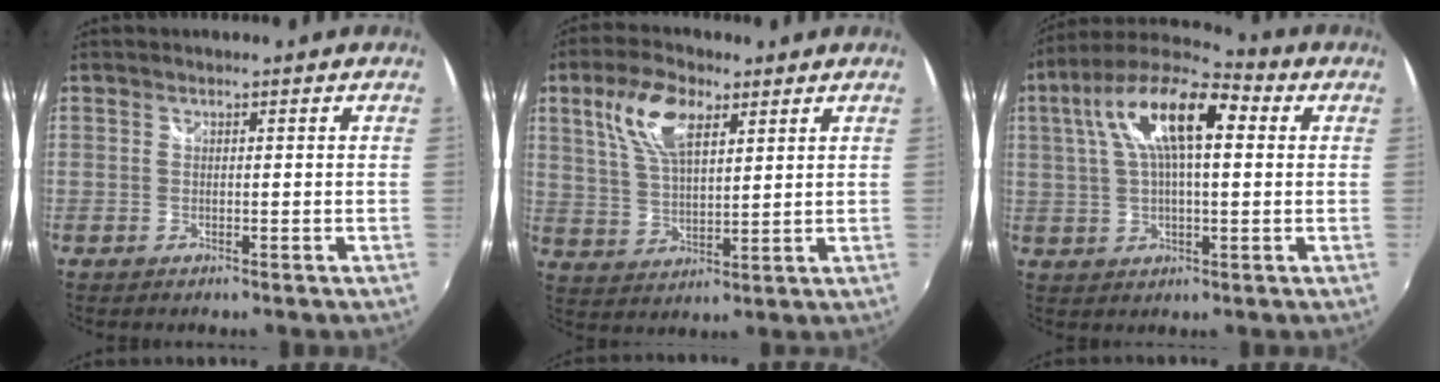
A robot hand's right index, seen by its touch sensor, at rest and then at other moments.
{"total": 10.8, "force": [5.2, 4.9, 8.1], "torque": [-0.162, 0.017, 0.104]}
{"total": 16.1, "force": [4.5, 5.9, 14.2], "torque": [-0.258, 0.031, 0.065]}